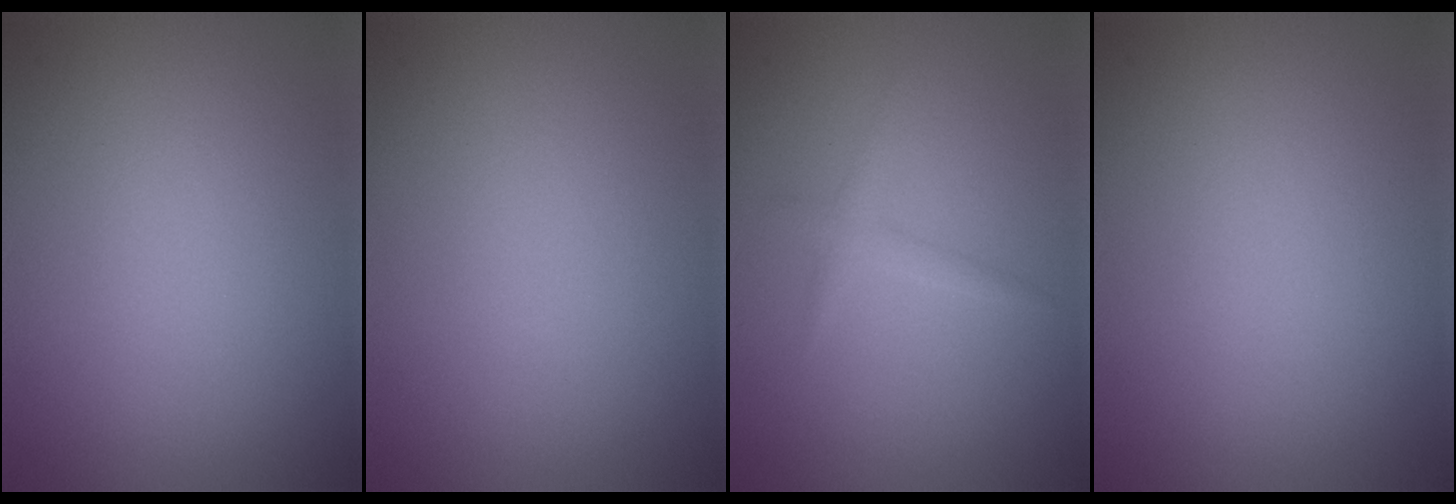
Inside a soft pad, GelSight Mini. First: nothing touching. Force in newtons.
{"total": 0.0}
{"total": 1.2, "press": 1.2, "slide": 0.0}
{"total": 0.0}